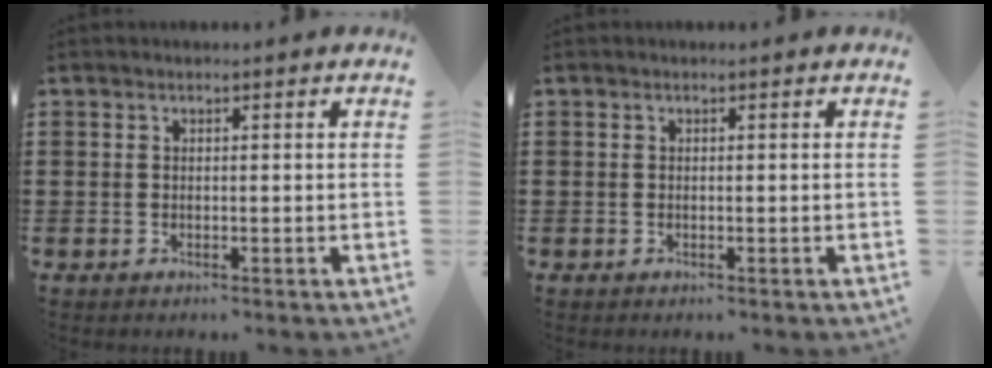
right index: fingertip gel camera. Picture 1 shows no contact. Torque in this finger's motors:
{"motor_torque": [-0.11, 0.04, 0.01, -0.01]}